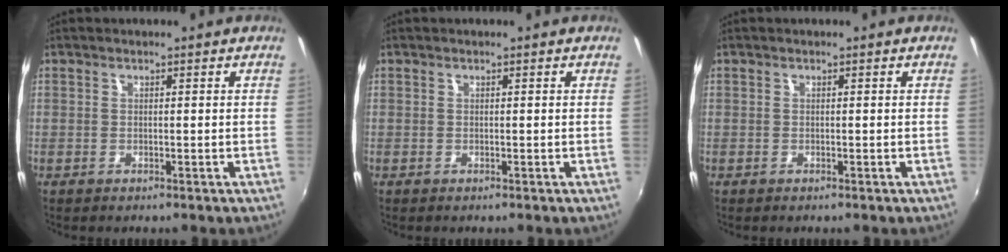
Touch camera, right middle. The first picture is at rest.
{"total": 0.0}
{"total": 0.0}